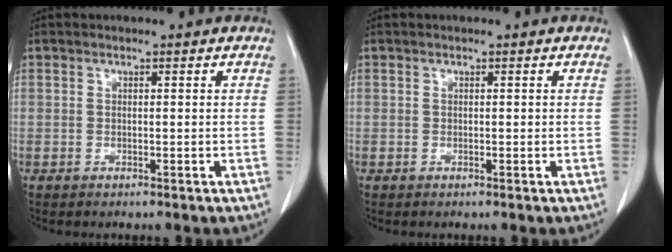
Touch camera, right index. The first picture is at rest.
{"total": 0.0}